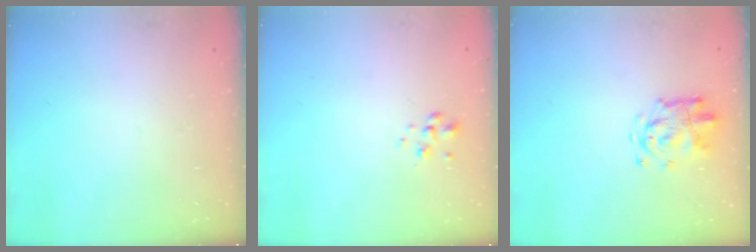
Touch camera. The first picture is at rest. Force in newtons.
{"total": 1.8, "press": 1.7, "slide": 0.5}
{"total": 4.3, "press": 4.3, "slide": 0.3}